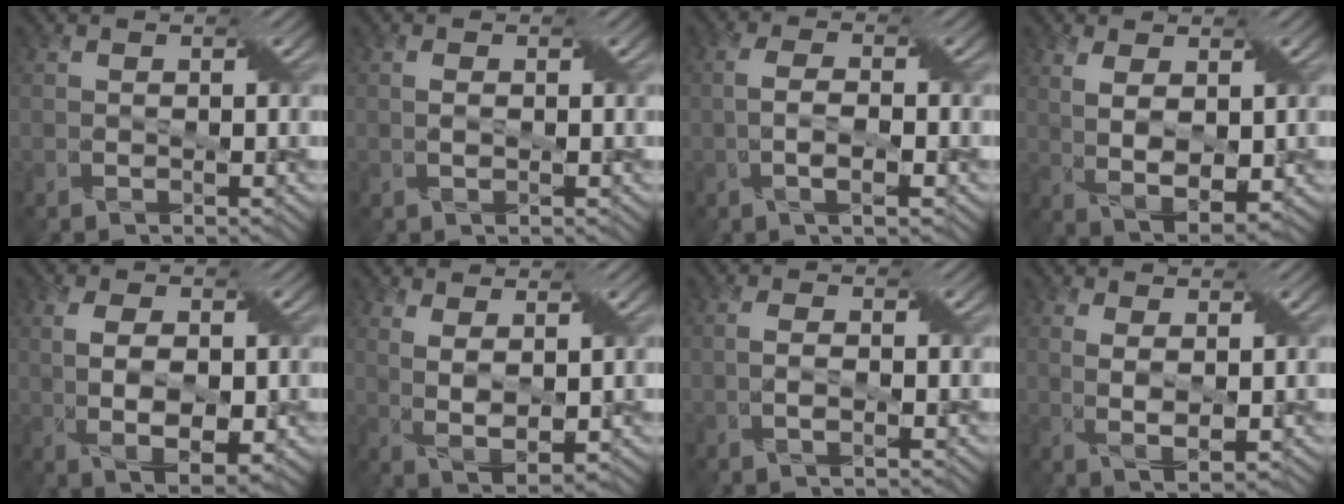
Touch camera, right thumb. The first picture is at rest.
{"total": 0.6, "force": [0.5, 0.2, 0.2], "torque": [-0.007, 0.000, 0.009]}
{"total": 2.7, "force": [-0.6, 0.5, 2.6], "torque": [-0.062, 0.003, -0.017]}
{"total": 5.0, "force": [1.3, 2.3, 4.3], "torque": [-0.098, -0.004, 0.027]}
{"total": 6.9, "force": [-0.1, 3.6, 5.9], "torque": [-0.110, -0.003, 0.006]}
{"total": 3.6, "force": [2.0, 0.8, 2.8], "torque": [-0.070, -0.004, 0.037]}
{"total": 0.9, "force": [0.1, 0.1, 0.9], "torque": [-0.025, 0.001, -0.003]}
{"total": 2.6, "force": [1.1, 0.5, 2.3], "torque": [-0.059, -0.001, 0.021]}